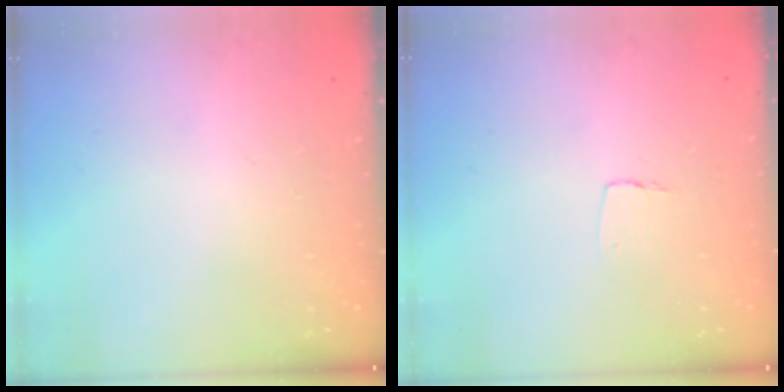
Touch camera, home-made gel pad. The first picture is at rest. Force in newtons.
{"total": 3.1, "press": 3.1, "slide": 0.3}